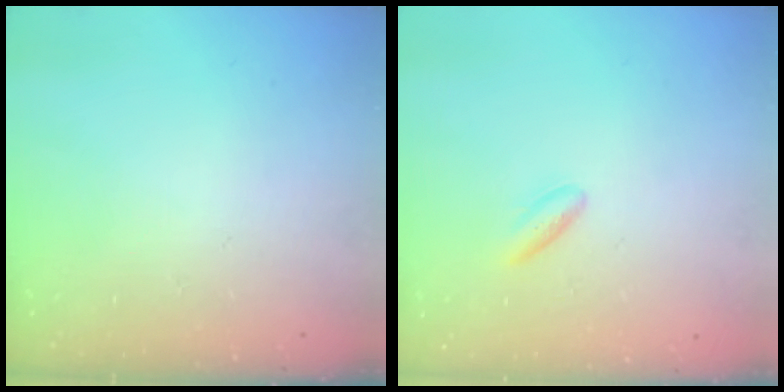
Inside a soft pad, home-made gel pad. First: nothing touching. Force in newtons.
{"total": 2.5, "press": 2.2, "slide": 1.2}